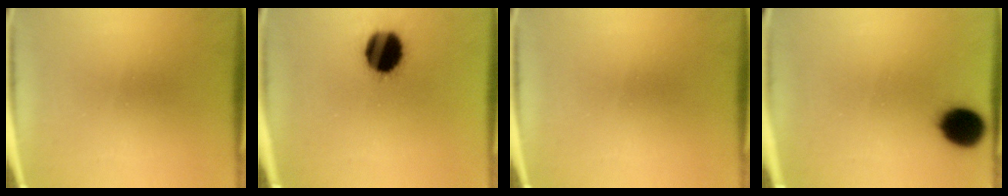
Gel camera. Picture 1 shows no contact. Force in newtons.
{"total": 15.0}
{"total": 0.0}
{"total": 10.2}